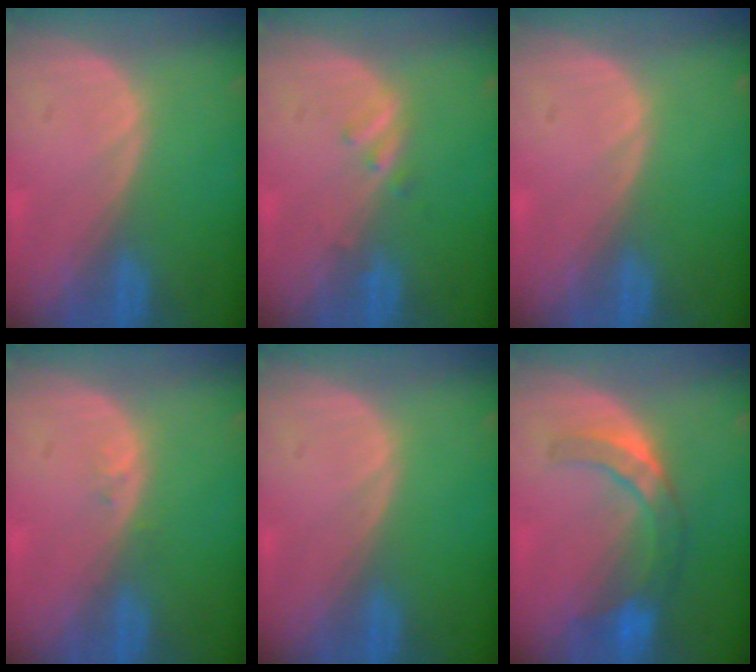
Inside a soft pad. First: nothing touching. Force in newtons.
{"total": 1.4, "press": 1.4, "slide": 0.2}
{"total": 0.0}
{"total": 0.8, "press": 0.6, "slide": 0.5}
{"total": 0.0}
{"total": 7.2, "press": 6.5, "slide": 3.2}